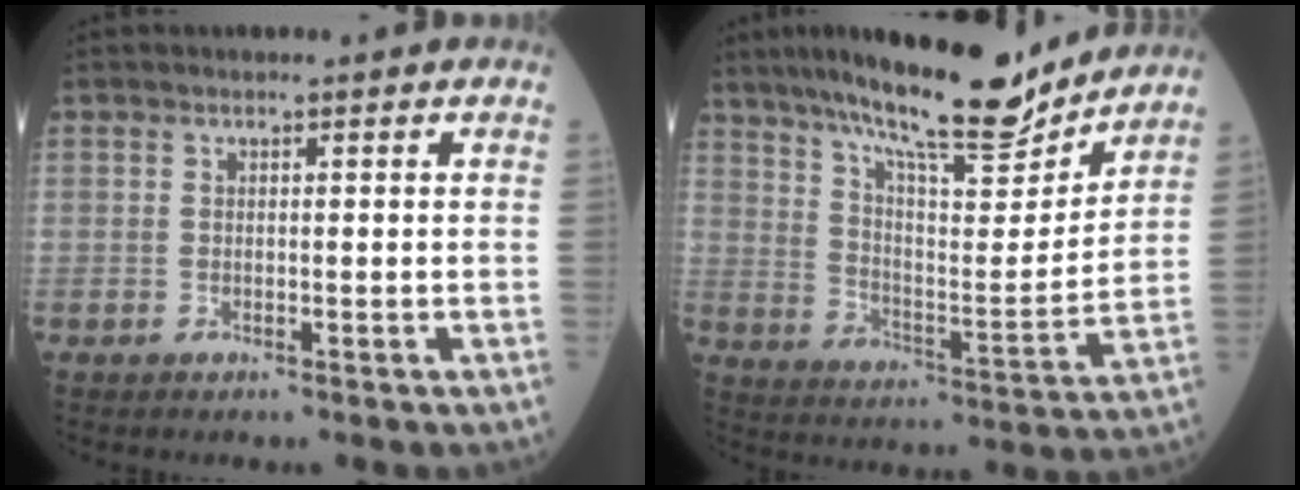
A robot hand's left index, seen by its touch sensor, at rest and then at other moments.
{"total": 18.6, "force": [15.9, 2.5, 9.3], "torque": [-0.156, -0.003, 0.253]}